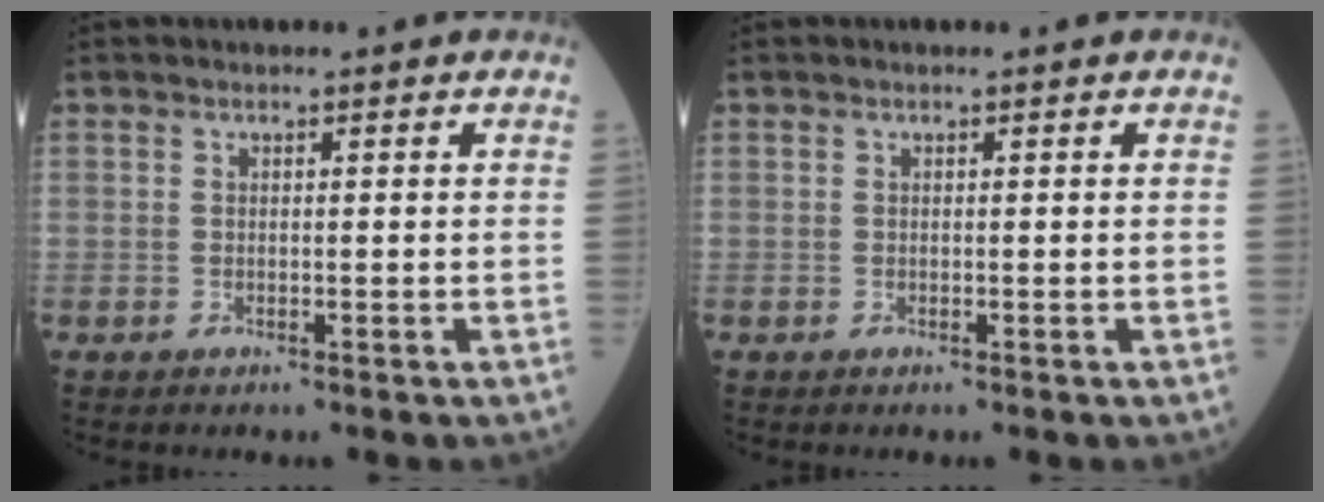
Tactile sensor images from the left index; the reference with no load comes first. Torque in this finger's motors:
{"motor_torque": [0.01, 0.01, 0.00, 0.00]}